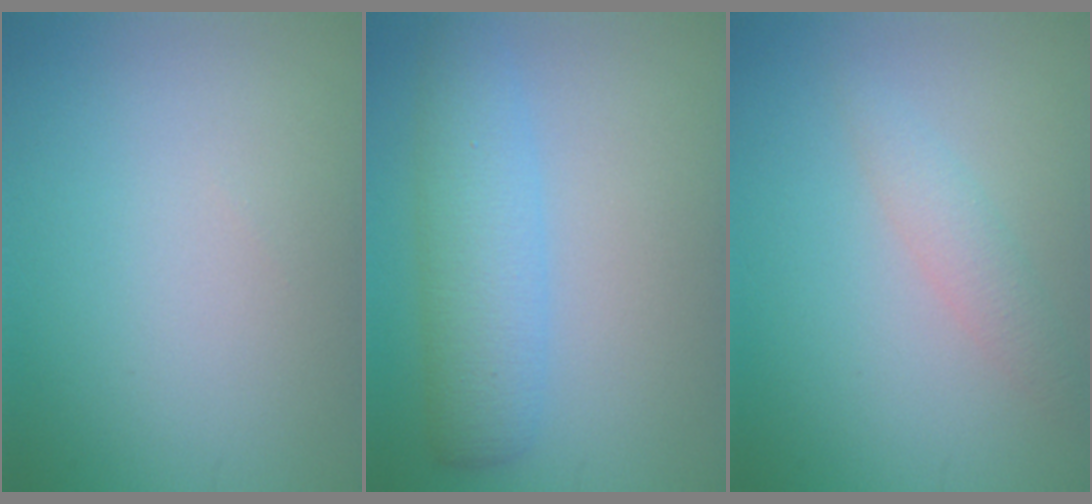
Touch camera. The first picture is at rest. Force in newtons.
{"total": 4.9, "press": 4.8, "slide": 0.1}
{"total": 1.9, "press": 1.9, "slide": 0.1}